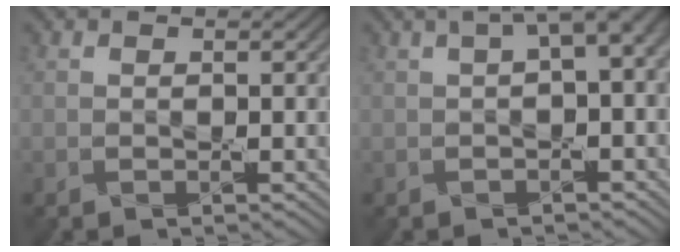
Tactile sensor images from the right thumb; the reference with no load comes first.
{"total": 4.8, "force": [1.4, 1.4, 4.4], "torque": [-0.060, 0.015, 0.022]}